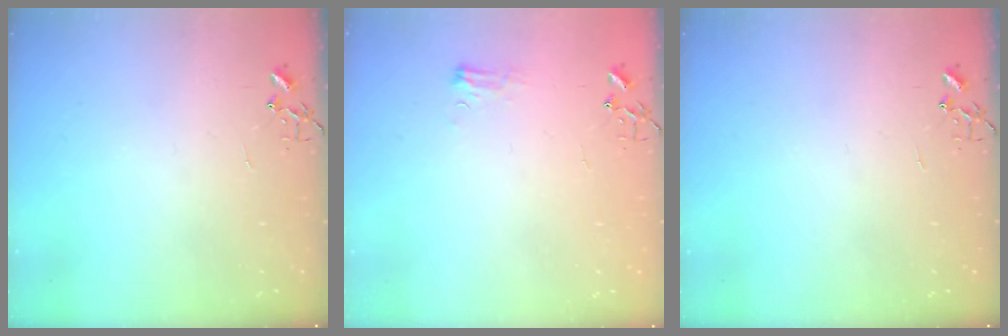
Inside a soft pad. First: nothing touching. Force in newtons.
{"total": 6.2, "press": 6.2, "slide": 0.8}
{"total": 0.0}